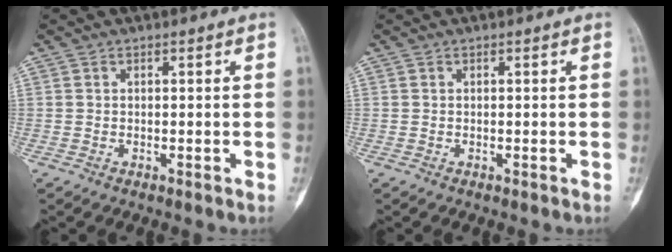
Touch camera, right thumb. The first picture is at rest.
{"total": 0.0}